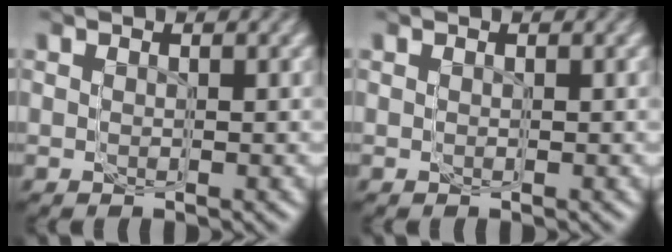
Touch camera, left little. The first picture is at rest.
{"total": 0.0}